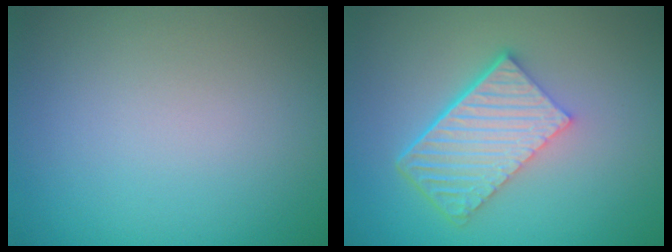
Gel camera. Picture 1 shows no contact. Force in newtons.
{"total": 6.0, "press": 4.0, "slide": 4.4}